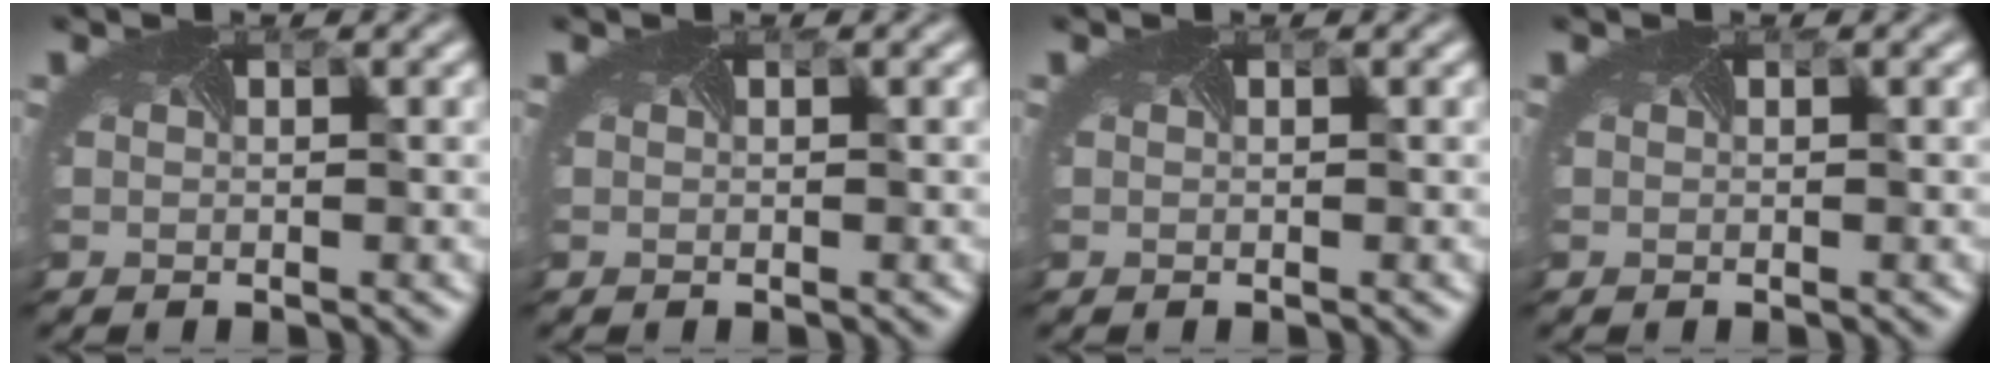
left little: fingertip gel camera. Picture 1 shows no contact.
{"total": 0.0}
{"total": 0.0}
{"total": 0.0}